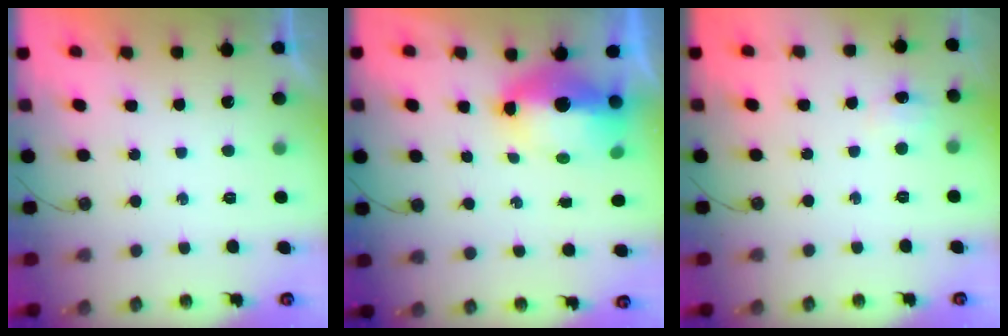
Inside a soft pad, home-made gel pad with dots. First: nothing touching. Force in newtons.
{"total": 11.5, "press": 11.4, "slide": 1.2}
{"total": 6.5, "press": 6.4, "slide": 0.9}